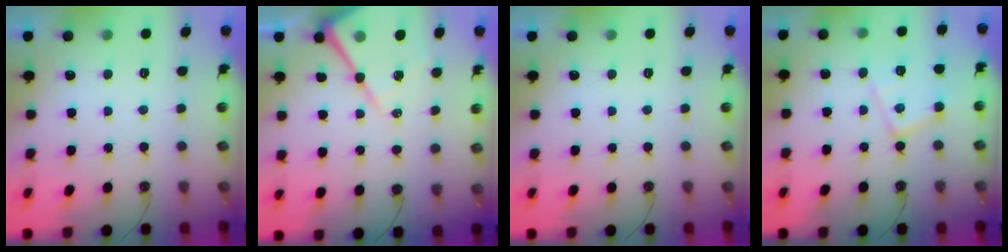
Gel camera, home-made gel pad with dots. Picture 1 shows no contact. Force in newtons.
{"total": 15.5, "press": 15.4, "slide": 1.5}
{"total": 0.0}
{"total": 12.4, "press": 12.4, "slide": 0.8}